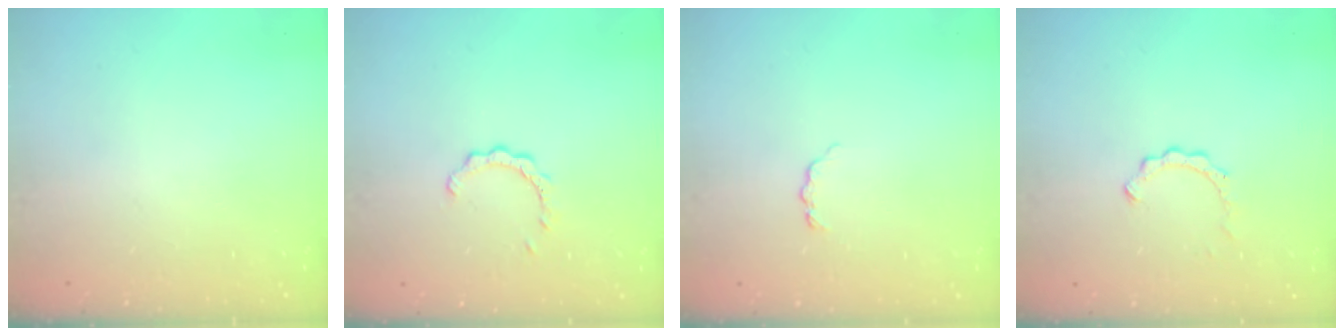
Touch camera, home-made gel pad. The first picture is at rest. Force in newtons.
{"total": 2.9, "press": 2.9, "slide": 0.3}
{"total": 3.6, "press": 3.5, "slide": 0.5}
{"total": 2.3, "press": 2.3, "slide": 0.2}